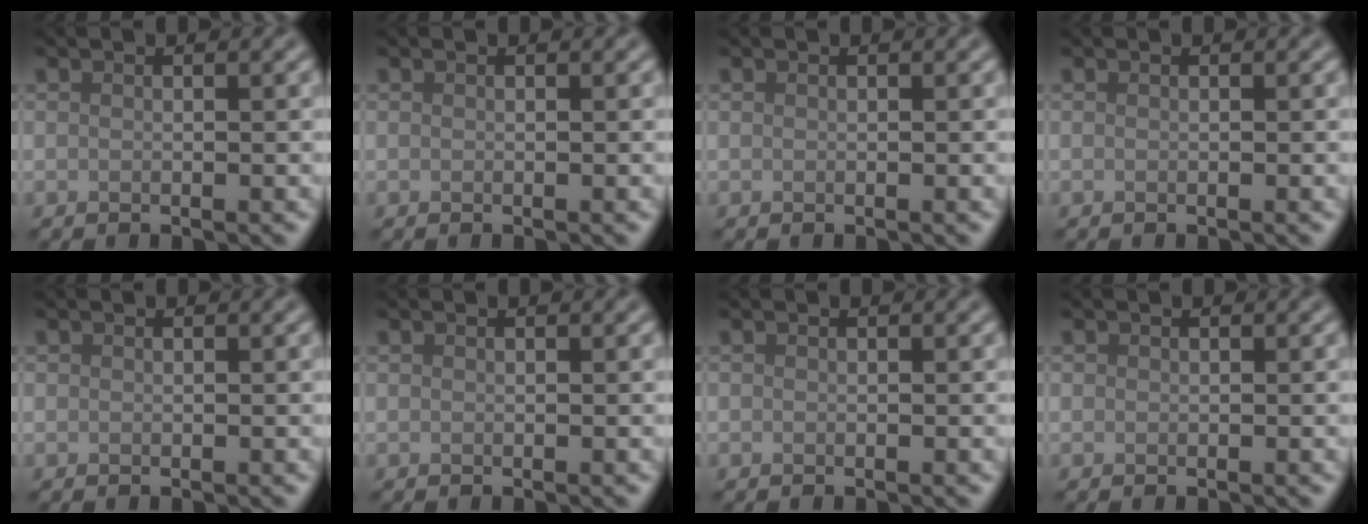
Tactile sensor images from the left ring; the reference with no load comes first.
{"total": 0.0}
{"total": 0.0}
{"total": 0.0}
{"total": 0.0}
{"total": 0.0}
{"total": 0.0}
{"total": 0.0}